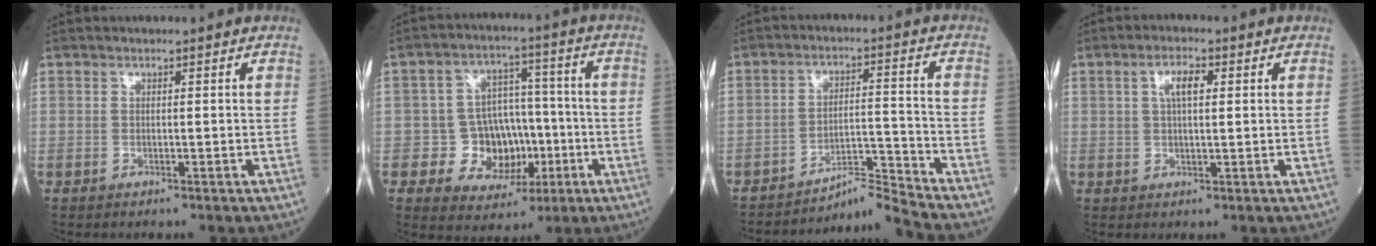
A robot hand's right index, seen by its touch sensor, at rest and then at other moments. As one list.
[{"total": 9.3, "force": [-2.0, 8.0, 4.4], "torque": [-0.057, 0.026, -0.022]}, {"total": 6.9, "force": [-6.2, -2.8, -1.0], "torque": [0.008, 0.017, -0.103]}, {"total": 3.8, "force": [1.2, 1.2, 3.4], "torque": [-0.066, 0.008, 0.022]}]